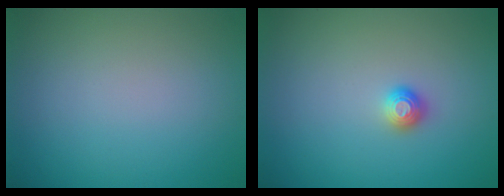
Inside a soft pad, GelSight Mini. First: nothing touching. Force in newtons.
{"total": 1.1, "press": 1.0, "slide": 0.2}